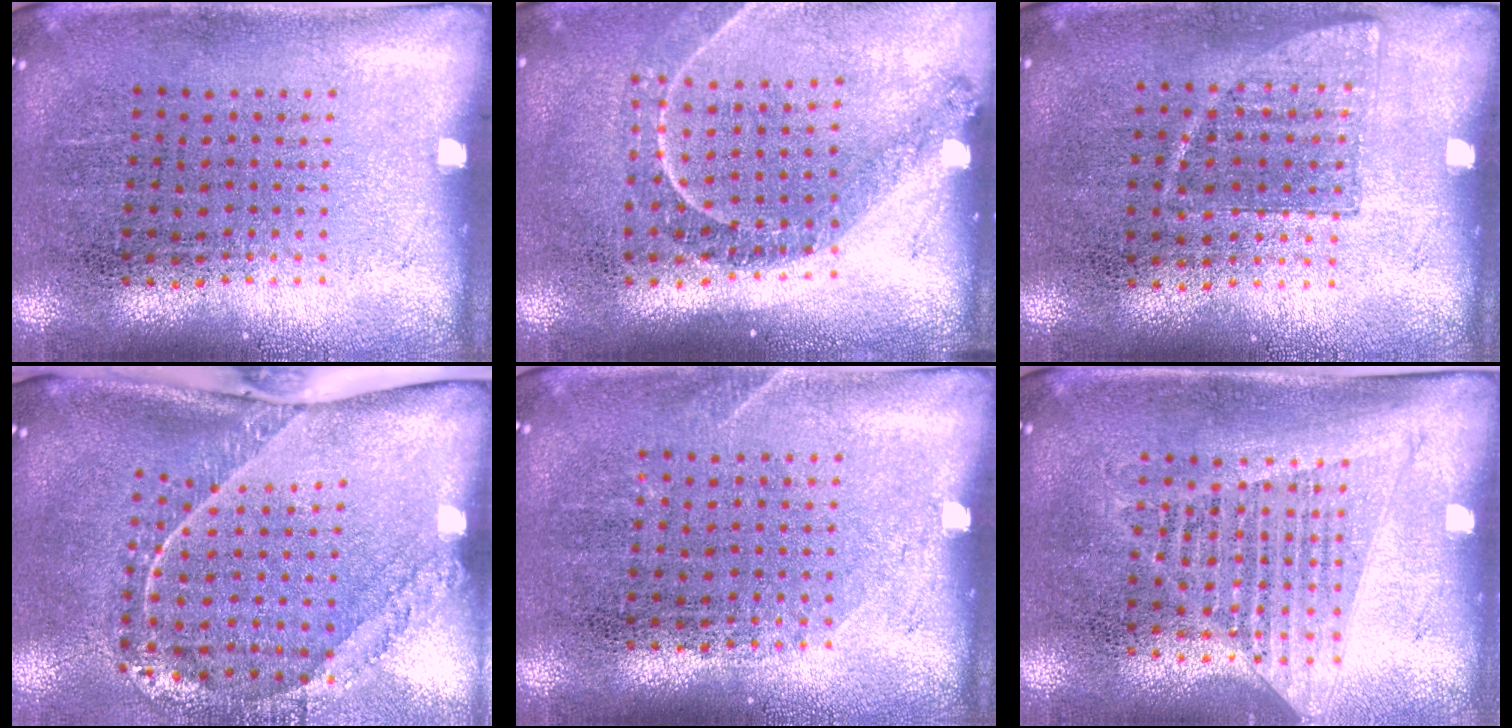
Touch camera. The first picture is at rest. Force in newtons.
{"total": 1.2, "press": 1.2, "slide": 0.2}
{"total": 0.7, "press": 0.7, "slide": 0.3}
{"total": 2.5, "press": 1.7, "slide": 1.8}
{"total": 0.7, "press": 0.6, "slide": 0.2}
{"total": 1.2, "press": 1.1, "slide": 0.5}